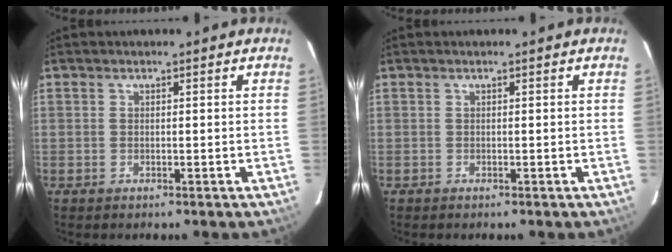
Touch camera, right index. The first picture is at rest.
{"total": 0.0}